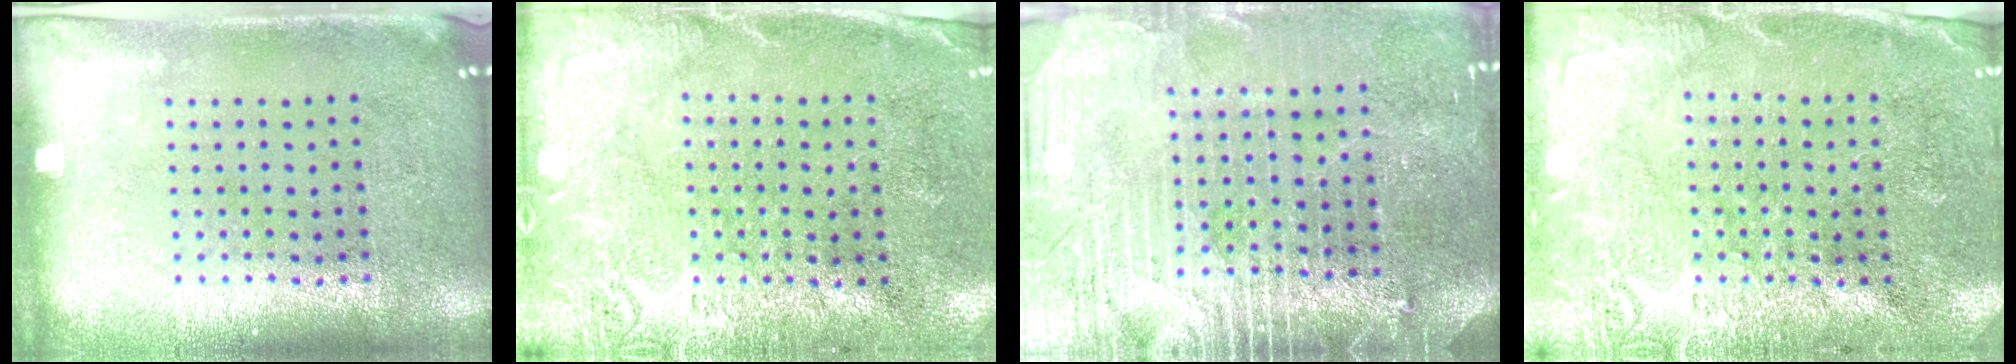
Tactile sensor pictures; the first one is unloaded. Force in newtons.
{"total": 2.7, "press": 2.6, "slide": 0.9}
{"total": 3.7, "press": 3.5, "slide": 1.2}
{"total": 2.7, "press": 2.7, "slide": 0.2}